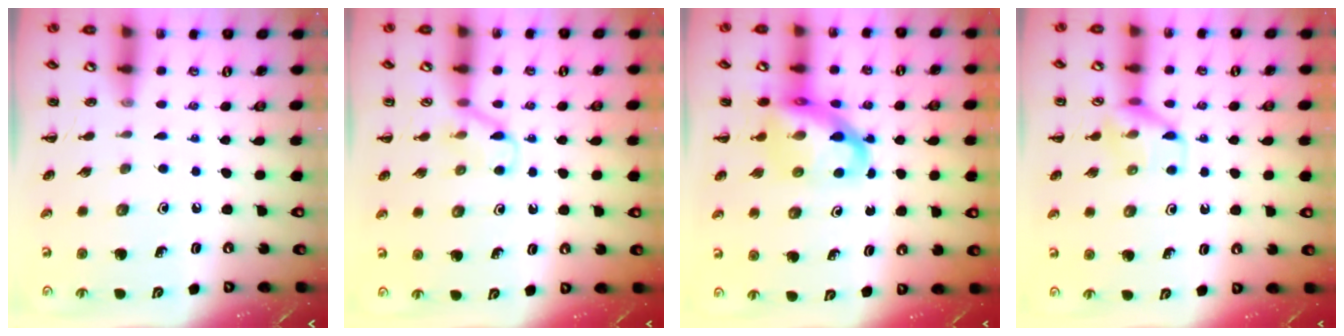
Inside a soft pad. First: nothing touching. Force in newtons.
{"total": 5.4, "press": 5.0, "slide": 2.0}
{"total": 12.5, "press": 12.1, "slide": 3.0}
{"total": 10.5, "press": 10.4, "slide": 1.3}